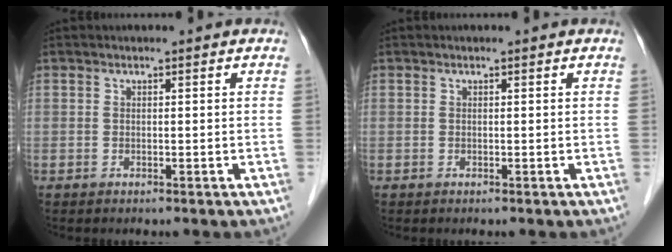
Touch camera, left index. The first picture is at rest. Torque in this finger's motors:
{"motor_torque": [0.05, 0.01, 0.01, 0.00]}